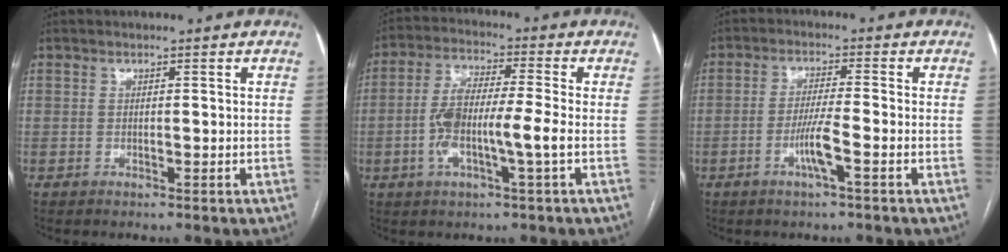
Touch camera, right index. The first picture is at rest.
{"total": 8.9, "force": [-1.9, 0.9, 8.7], "torque": [-0.179, 0.012, -0.040]}
{"total": 4.7, "force": [-1.9, -0.2, 4.3], "torque": [-0.083, -0.006, -0.040]}